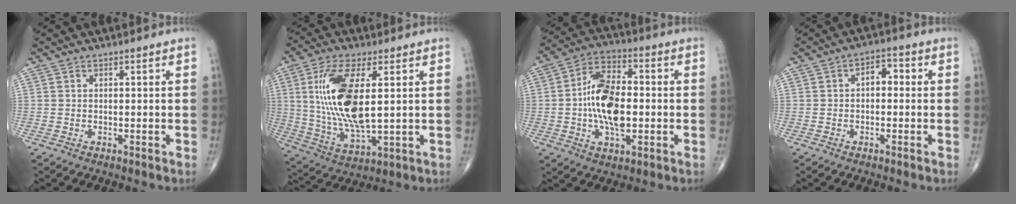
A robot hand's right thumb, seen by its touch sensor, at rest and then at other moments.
{"total": 16.9, "force": [3.0, 6.5, 15.3], "torque": [-0.315, -0.020, 0.066]}
{"total": 14.3, "force": [-0.9, 7.6, 12.1], "torque": [-0.210, 0.017, -0.020]}
{"total": 3.7, "force": [0.1, 2.3, 2.9], "torque": [-0.026, 0.014, -0.009]}